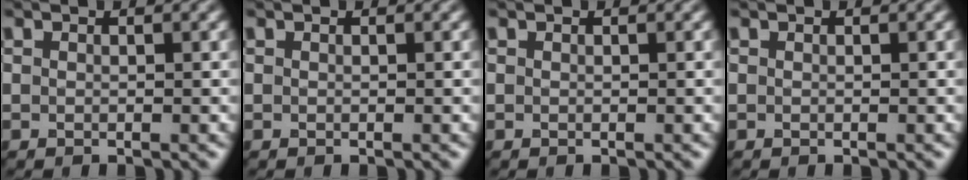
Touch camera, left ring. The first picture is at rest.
{"total": 0.0}
{"total": 0.0}
{"total": 0.0}